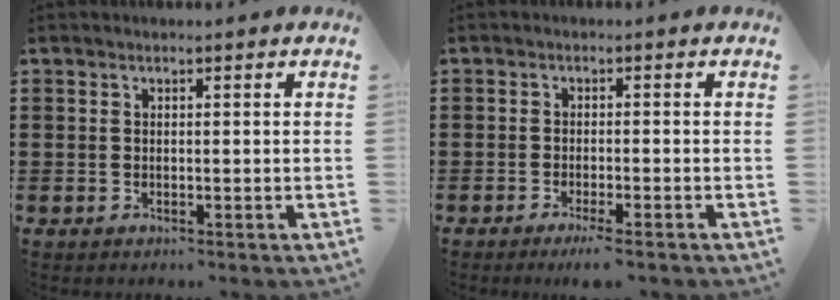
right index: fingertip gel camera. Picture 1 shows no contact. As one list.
[{"total": 2.2, "force": [-1.8, -0.3, 1.3], "torque": [-0.029, -0.006, -0.034]}]